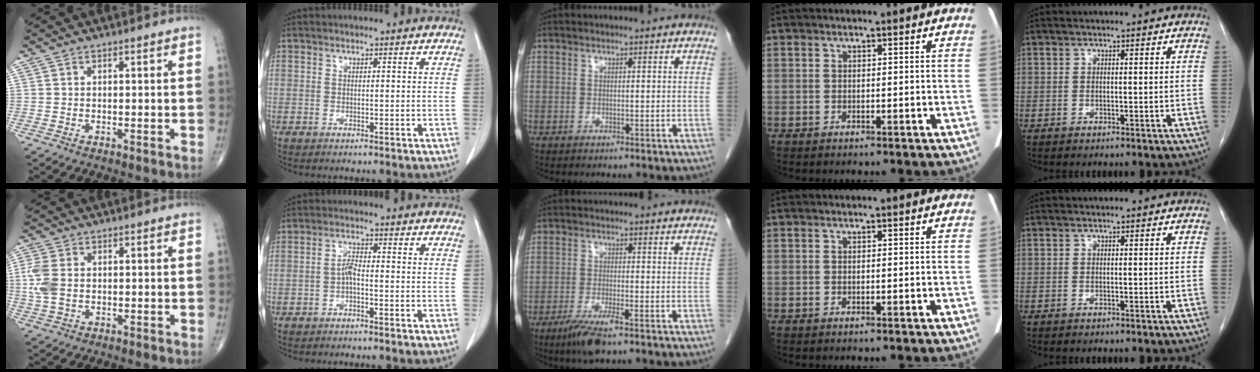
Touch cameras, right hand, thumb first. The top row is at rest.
{"thumb": {"total": 5.6, "force": [0.0, 3.7, 4.2], "torque": [-0.119, 0.004, 0.000]}, "index": {"total": 1.8, "force": [-0.7, 0.3, 1.7], "torque": [-0.032, 0.002, -0.014]}, "middle": {"total": 5.1, "force": [-3.4, 0.4, 3.8], "torque": [-0.078, -0.012, -0.061]}}